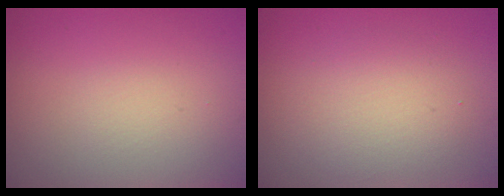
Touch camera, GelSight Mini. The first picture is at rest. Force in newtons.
{"total": 3.6, "press": 3.6, "slide": 0.3}